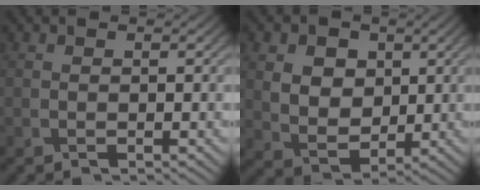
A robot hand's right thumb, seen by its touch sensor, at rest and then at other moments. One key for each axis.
{"total": 7.3, "fx": 2.3, "fy": 5.6, "fz": 4.0, "tx": -0.112, "ty": 0.001, "tz": 0.041}